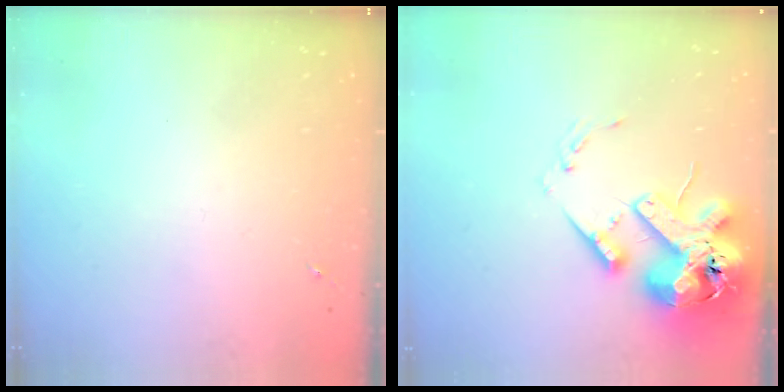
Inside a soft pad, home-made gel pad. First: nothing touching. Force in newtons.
{"total": 18.6, "press": 18.4, "slide": 3.2}